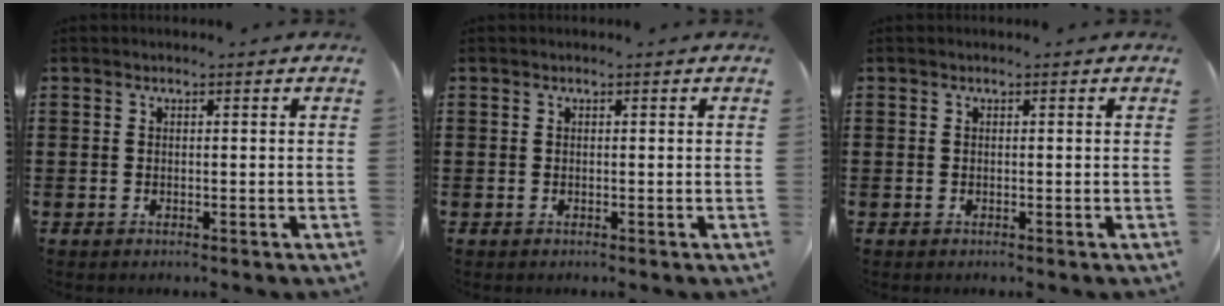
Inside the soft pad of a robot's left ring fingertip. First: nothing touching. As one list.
[{"total": 0.0}, {"total": 0.0}]